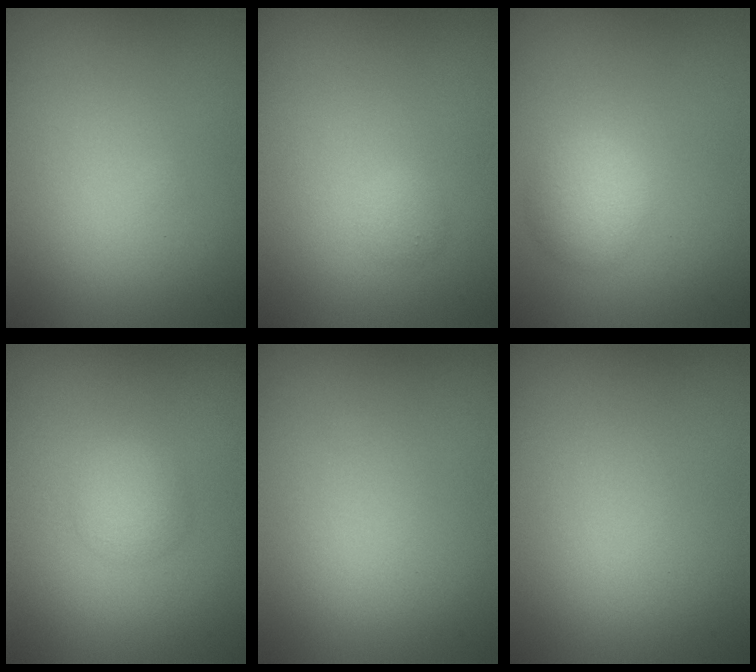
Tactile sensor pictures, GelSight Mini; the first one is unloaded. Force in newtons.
{"total": 0.8, "press": 0.8, "slide": 0.0}
{"total": 2.7, "press": 2.7, "slide": 0.2}
{"total": 2.2, "press": 2.2, "slide": 0.1}
{"total": 0.0}
{"total": 0.0}